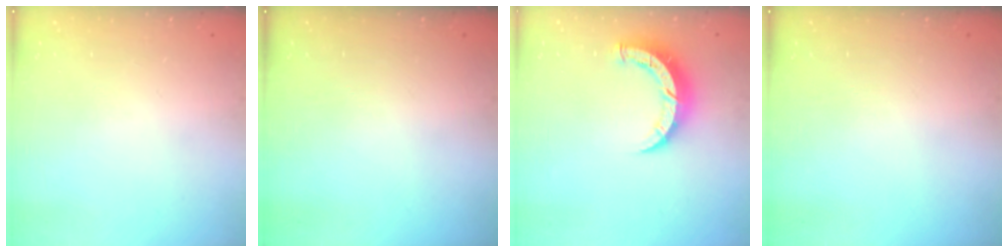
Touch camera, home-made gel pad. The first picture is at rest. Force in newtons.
{"total": 0.0}
{"total": 7.5, "press": 7.5, "slide": 0.6}
{"total": 0.0}